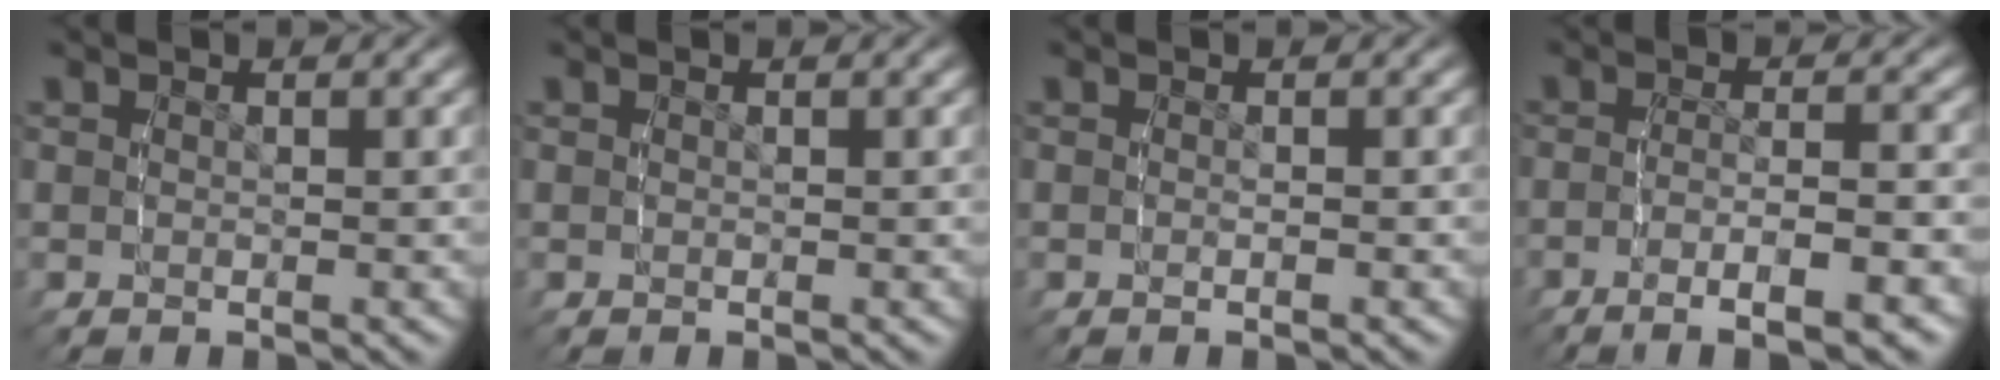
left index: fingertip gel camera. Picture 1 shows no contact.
{"total": 0.0}
{"total": 0.5, "force": [-0.4, -0.2, 0.3], "torque": [-0.004, 0.001, -0.006]}
{"total": 5.5, "force": [-4.0, 0.8, 3.6], "torque": [-0.065, -0.014, -0.054]}